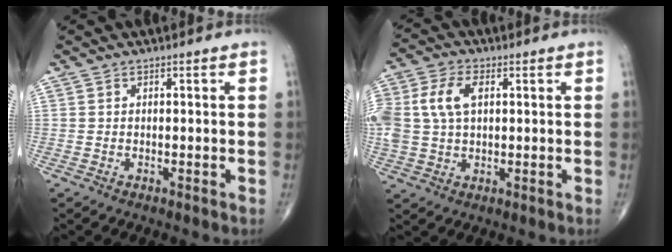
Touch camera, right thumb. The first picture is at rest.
{"total": 11.7, "force": [2.3, 7.5, 8.7], "torque": [-0.209, 0.010, 0.044]}